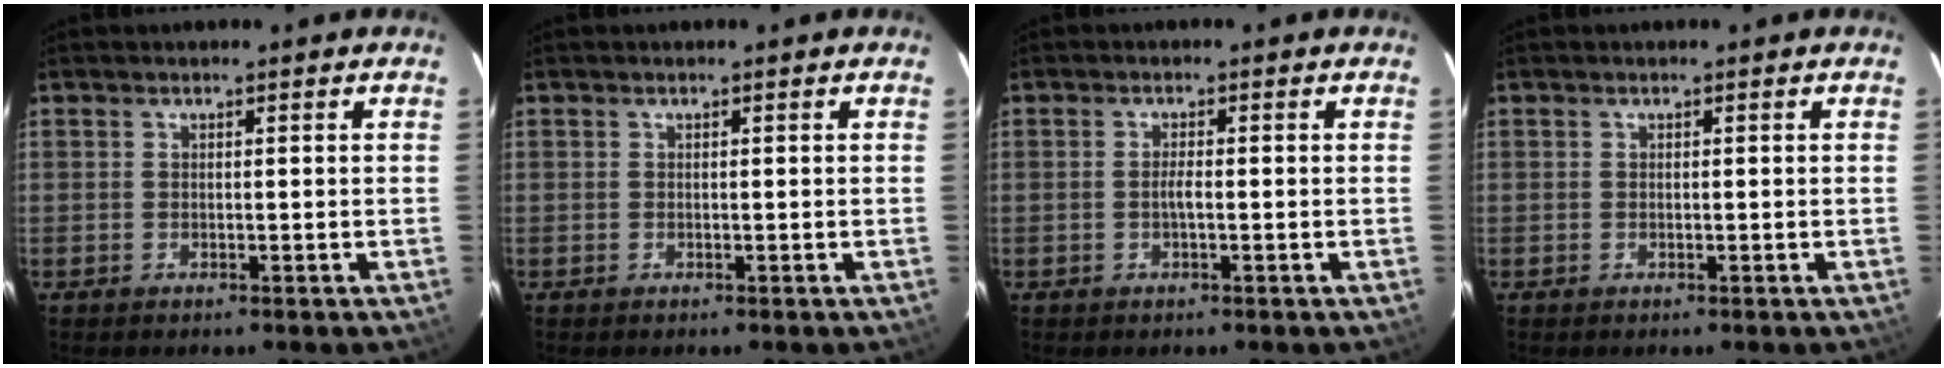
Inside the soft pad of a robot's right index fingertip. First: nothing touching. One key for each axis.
{"total": 0.0}
{"total": 2.6, "fx": -0.8, "fy": 0.1, "fz": 2.5, "tx": -0.049, "ty": 0.001, "tz": -0.015}
{"total": 0.0}